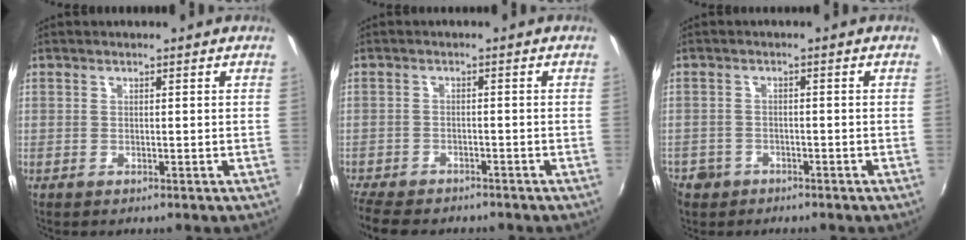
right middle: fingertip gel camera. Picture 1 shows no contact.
{"total": 8.6, "force": [-7.4, 2.8, 3.2], "torque": [-0.089, -0.025, -0.126]}
{"total": 6.0, "force": [-3.2, 4.7, 1.7], "torque": [-0.061, -0.002, -0.054]}